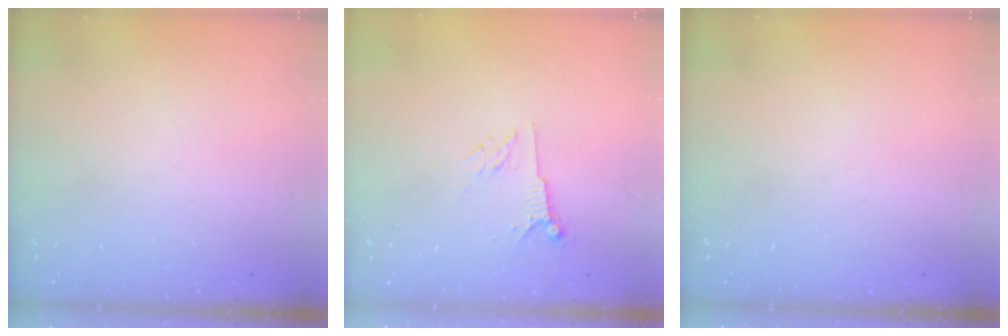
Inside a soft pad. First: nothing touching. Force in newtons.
{"total": 4.1, "press": 4.0, "slide": 0.5}
{"total": 0.0}